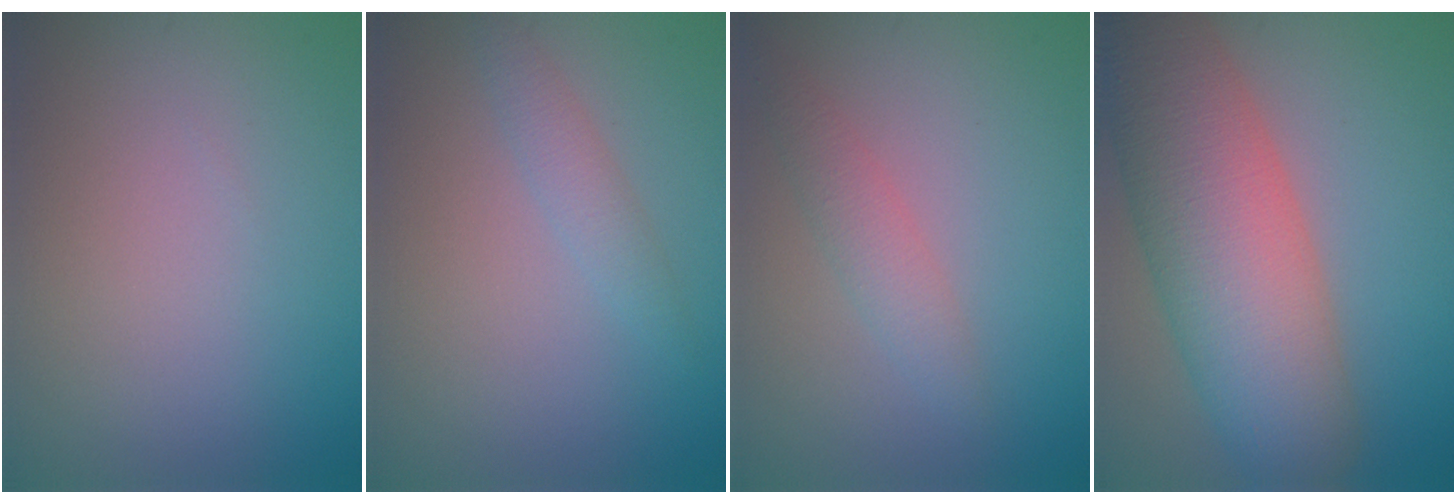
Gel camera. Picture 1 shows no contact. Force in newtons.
{"total": 1.7, "press": 1.7, "slide": 0.1}
{"total": 2.1, "press": 2.1, "slide": 0.1}
{"total": 11.8, "press": 11.8, "slide": 0.5}